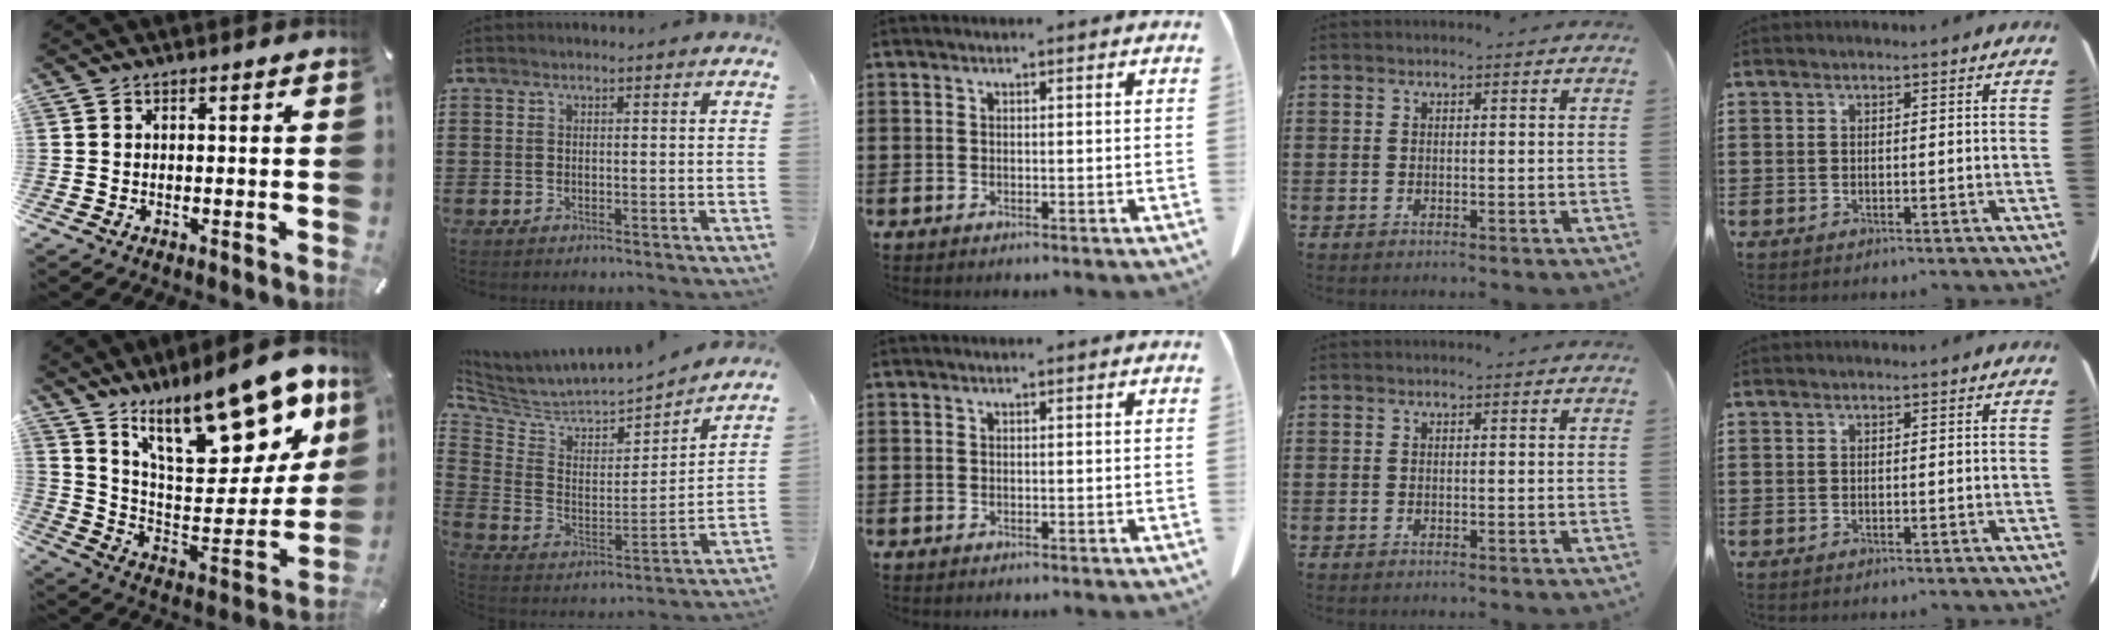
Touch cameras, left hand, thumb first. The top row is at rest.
{"thumb": {"total": 24.4, "force": [16.2, 10.0, 15.4], "torque": [-0.214, -0.105, 0.274]}, "index": {"total": 3.9, "force": [3.7, 1.3, 0.0], "torque": [-0.033, -0.050, 0.057]}}